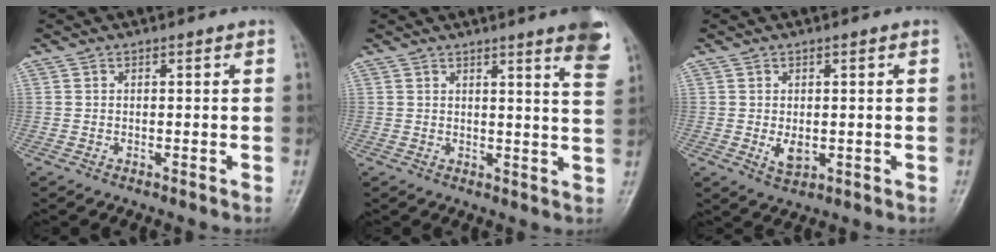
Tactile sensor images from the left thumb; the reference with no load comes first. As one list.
[{"total": 7.9, "force": [5.0, 0.5, 6.1], "torque": [-0.063, -0.026, 0.050]}, {"total": 3.4, "force": [-0.2, 2.1, 2.7], "torque": [-0.038, -0.008, 0.002]}]